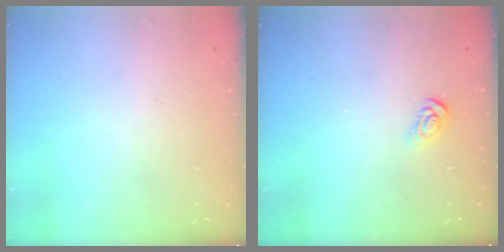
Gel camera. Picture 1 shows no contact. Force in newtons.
{"total": 3.2, "press": 3.2, "slide": 0.3}